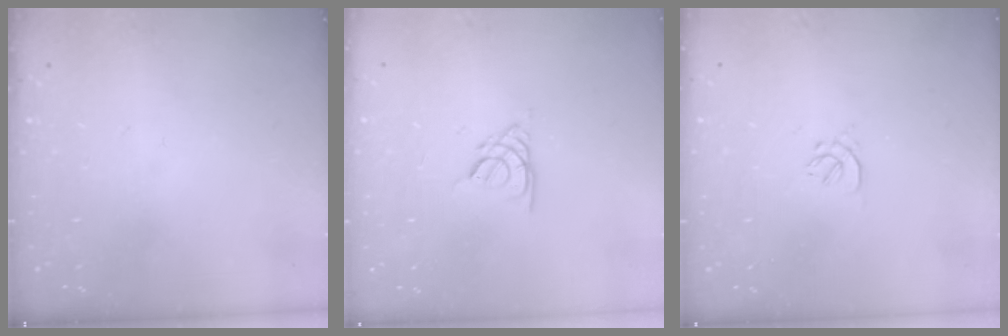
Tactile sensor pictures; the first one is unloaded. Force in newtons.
{"total": 2.7, "press": 2.7, "slide": 0.4}
{"total": 1.0, "press": 0.9, "slide": 0.4}